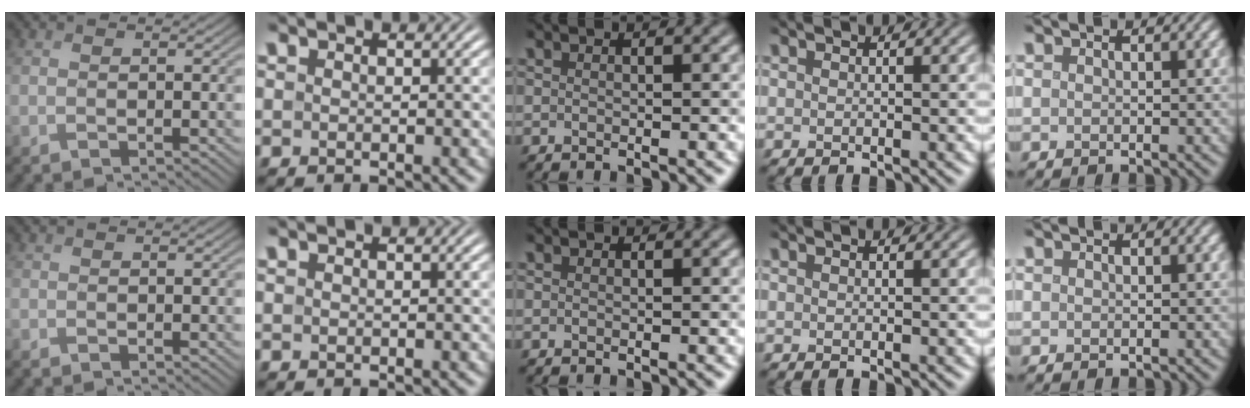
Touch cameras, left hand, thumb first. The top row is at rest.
{"thumb": {"total": 0.6, "force": [-0.4, 0.5, 0.0], "torque": [-0.001, -0.006, -0.010]}}